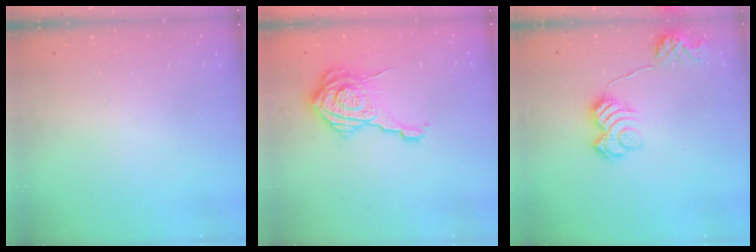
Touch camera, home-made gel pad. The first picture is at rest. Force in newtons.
{"total": 14.0, "press": 14.0, "slide": 1.0}
{"total": 11.1, "press": 11.0, "slide": 0.7}